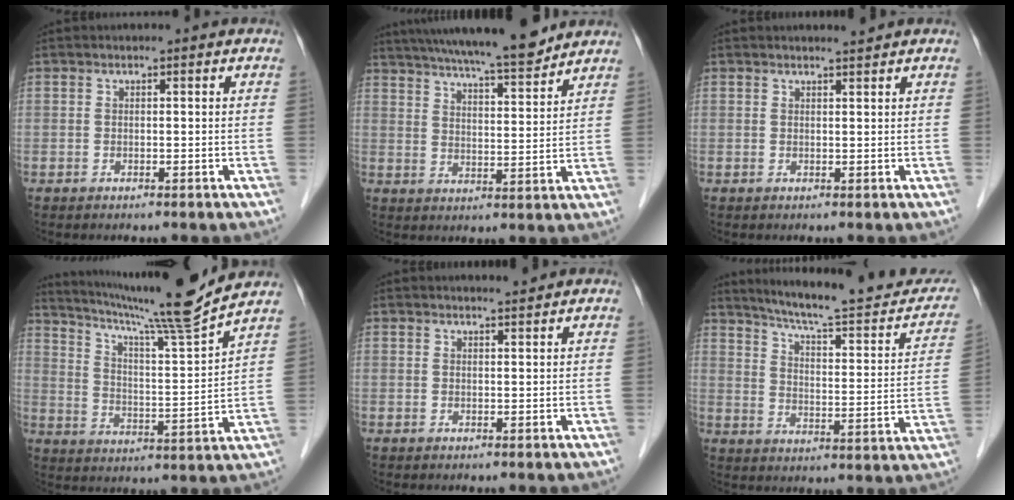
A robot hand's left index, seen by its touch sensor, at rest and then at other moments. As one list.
[{"total": 16.2, "force": [14.3, 0.9, 7.4], "torque": [-0.123, 0.010, 0.215]}, {"total": 0.9, "force": [0.9, -0.3, 0.1], "torque": [-0.010, -0.008, 0.017]}, {"total": 17.0, "force": [14.9, -2.4, 7.7], "torque": [-0.138, -0.023, 0.227]}, {"total": 1.3, "force": [1.2, -0.2, 0.1], "torque": [-0.007, -0.004, 0.023]}, {"total": 21.9, "force": [19.5, 2.7, 9.6], "torque": [-0.132, -0.033, 0.255]}]